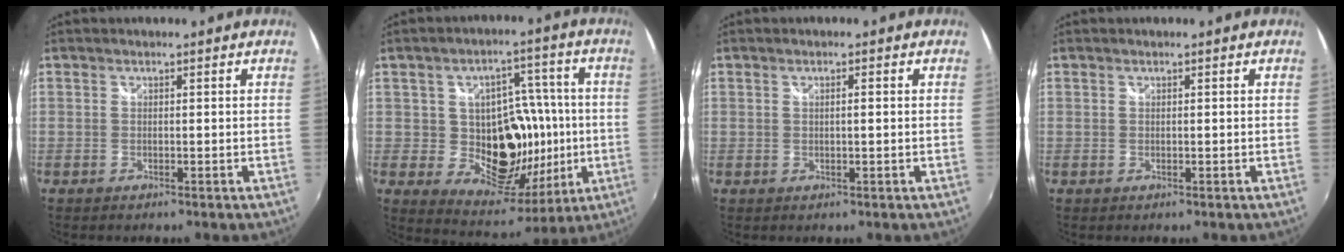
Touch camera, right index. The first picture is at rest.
{"total": 15.6, "force": [-0.9, 12.4, 9.4], "torque": [-0.163, 0.009, 0.006]}
{"total": 1.1, "force": [0.1, 0.0, 1.1], "torque": [-0.019, 0.002, 0.000]}
{"total": 0.0}